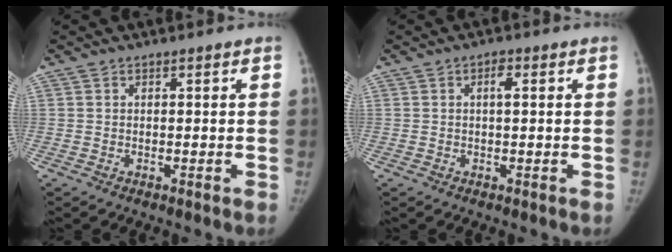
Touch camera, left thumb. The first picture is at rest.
{"total": 1.8, "force": [0.5, 0.8, 1.6], "torque": [-0.023, 0.003, 0.004]}